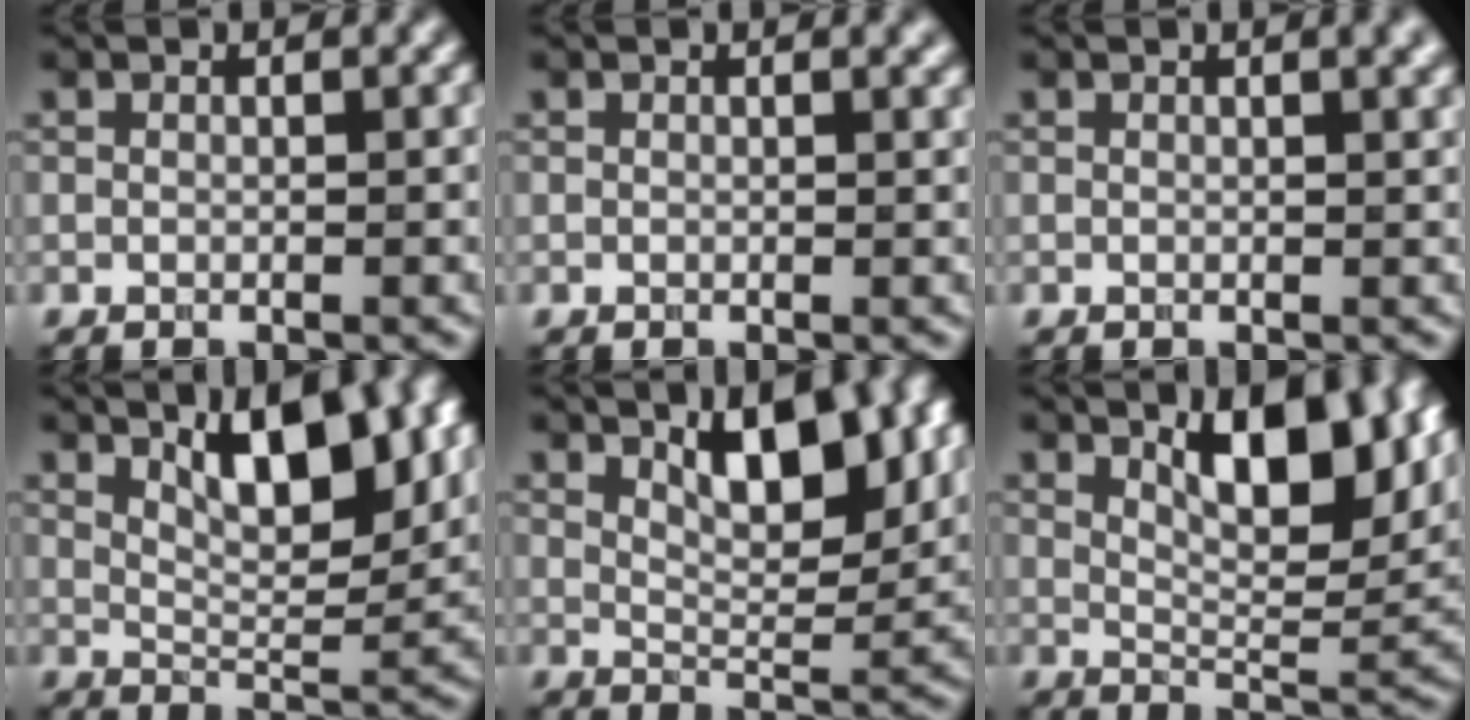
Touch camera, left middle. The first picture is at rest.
{"total": 0.9, "force": [0.6, 0.3, 0.6], "torque": [-0.002, 0.004, 0.007]}
{"total": 2.2, "force": [1.1, 0.7, 1.8], "torque": [-0.013, 0.005, 0.009]}
{"total": 7.2, "force": [3.6, 2.4, 5.7], "torque": [-0.089, -0.003, 0.059]}
{"total": 6.4, "force": [3.2, 2.4, 5.0], "torque": [-0.077, -0.005, 0.049]}
{"total": 8.5, "force": [4.0, 3.0, 6.8], "torque": [-0.103, -0.002, 0.069]}